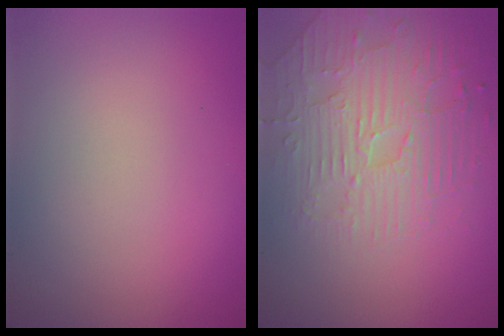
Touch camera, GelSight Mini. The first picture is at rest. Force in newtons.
{"total": 4.6, "press": 3.7, "slide": 2.7}